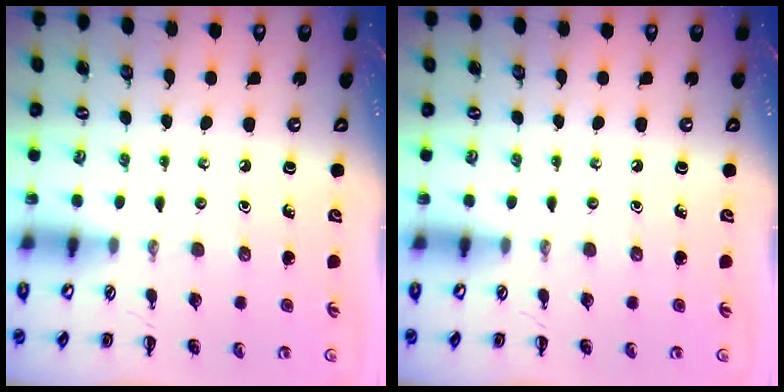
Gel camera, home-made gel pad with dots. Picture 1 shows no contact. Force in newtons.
{"total": 0.0}